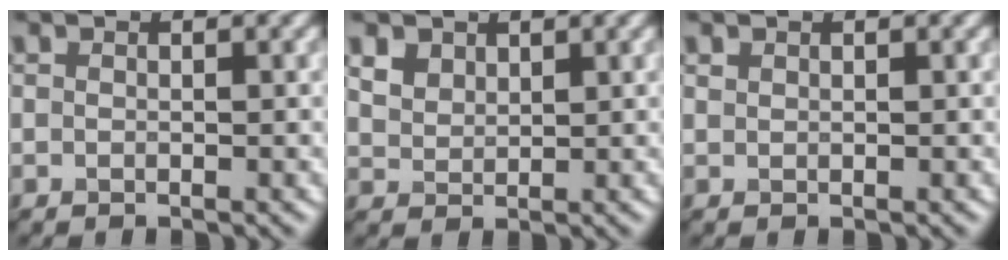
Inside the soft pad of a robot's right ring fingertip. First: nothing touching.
{"total": 1.5, "force": [1.3, 0.4, -0.5], "torque": [-0.023, -0.005, 0.062]}
{"total": 1.1, "force": [-0.1, -0.7, -0.8], "torque": [-0.005, -0.003, 0.019]}